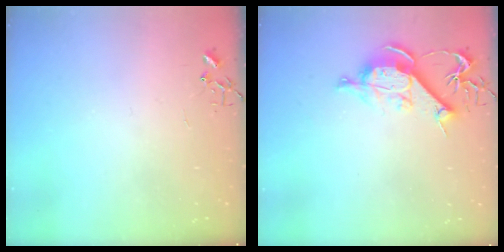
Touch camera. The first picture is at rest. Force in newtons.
{"total": 10.0, "press": 10.0, "slide": 0.7}